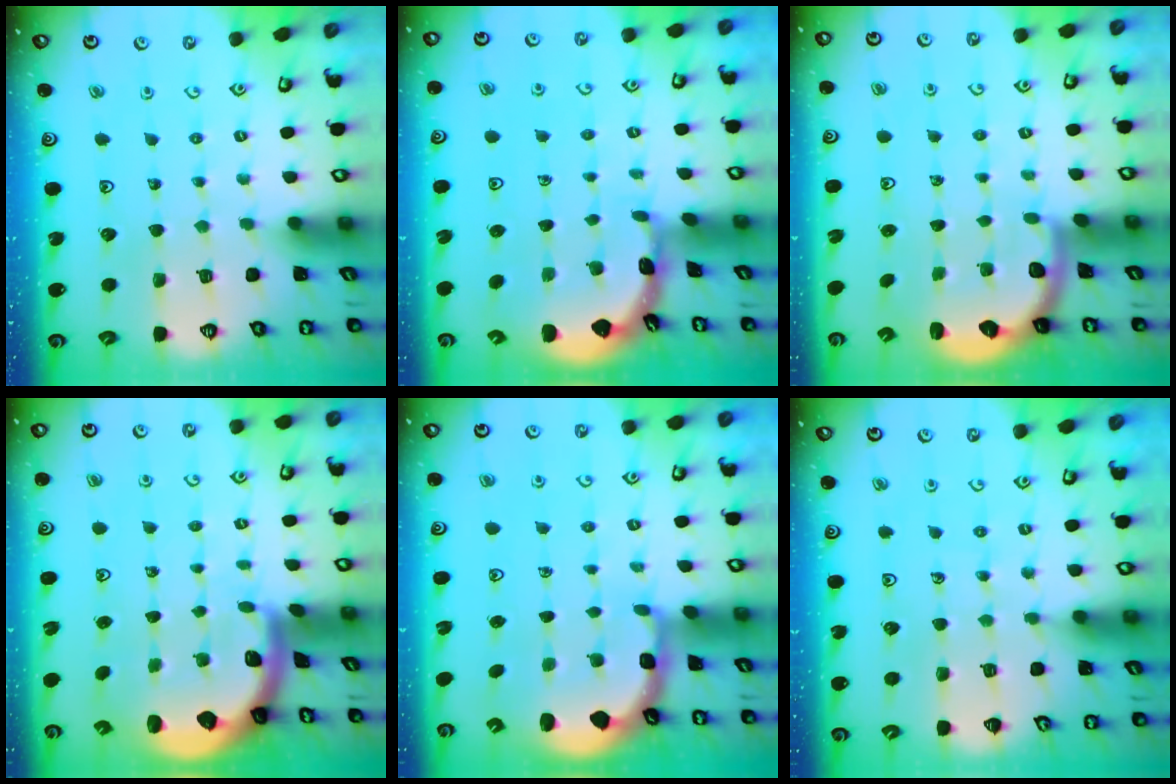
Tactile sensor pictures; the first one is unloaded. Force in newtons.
{"total": 1.6, "press": 1.6, "slide": 0.1}
{"total": 2.3, "press": 1.9, "slide": 1.3}
{"total": 1.9, "press": 1.9, "slide": 0.3}
{"total": 2.4, "press": 1.6, "slide": 1.8}
{"total": 4.5, "press": 4.4, "slide": 1.0}